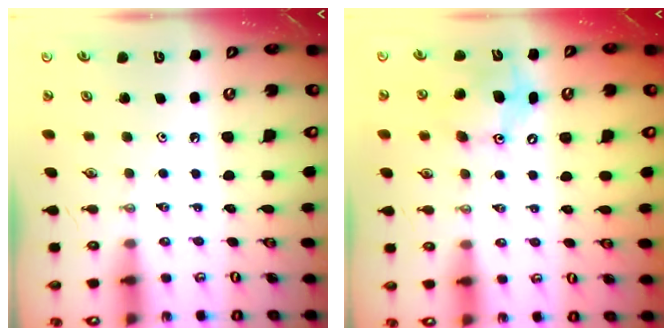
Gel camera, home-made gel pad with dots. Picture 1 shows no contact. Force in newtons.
{"total": 11.8, "press": 11.5, "slide": 2.6}